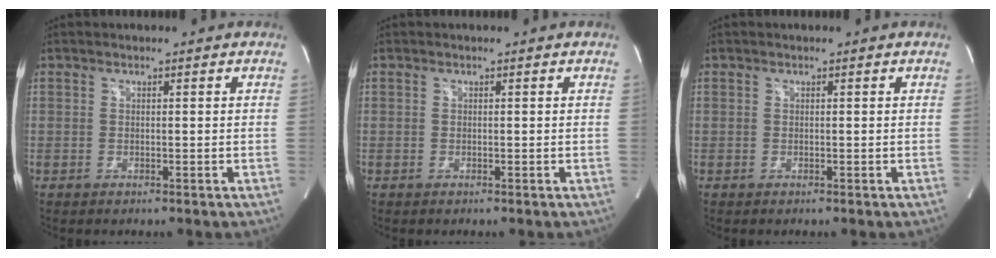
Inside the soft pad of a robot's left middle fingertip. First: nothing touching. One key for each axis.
{"total": 0.0}
{"total": 0.0}